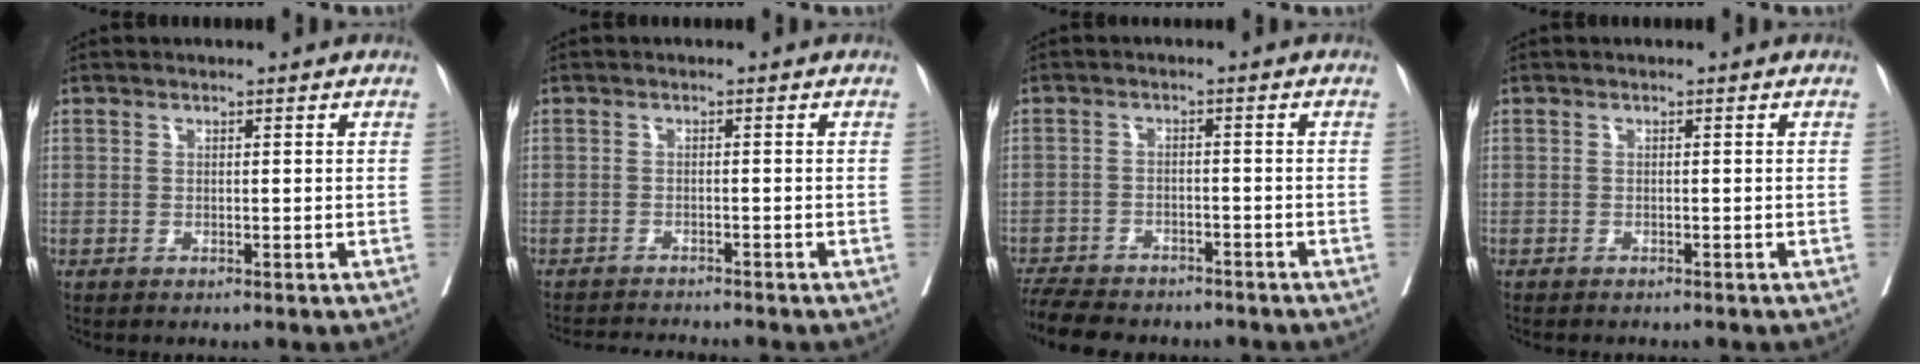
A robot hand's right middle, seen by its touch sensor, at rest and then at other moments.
{"total": 5.3, "force": [-5.2, -0.5, 1.2], "torque": [-0.008, -0.013, -0.081]}
{"total": 11.0, "force": [-9.7, 3.4, 4.1], "torque": [-0.085, -0.007, -0.140]}
{"total": 3.0, "force": [-2.7, 0.6, 1.2], "torque": [-0.018, -0.005, -0.032]}